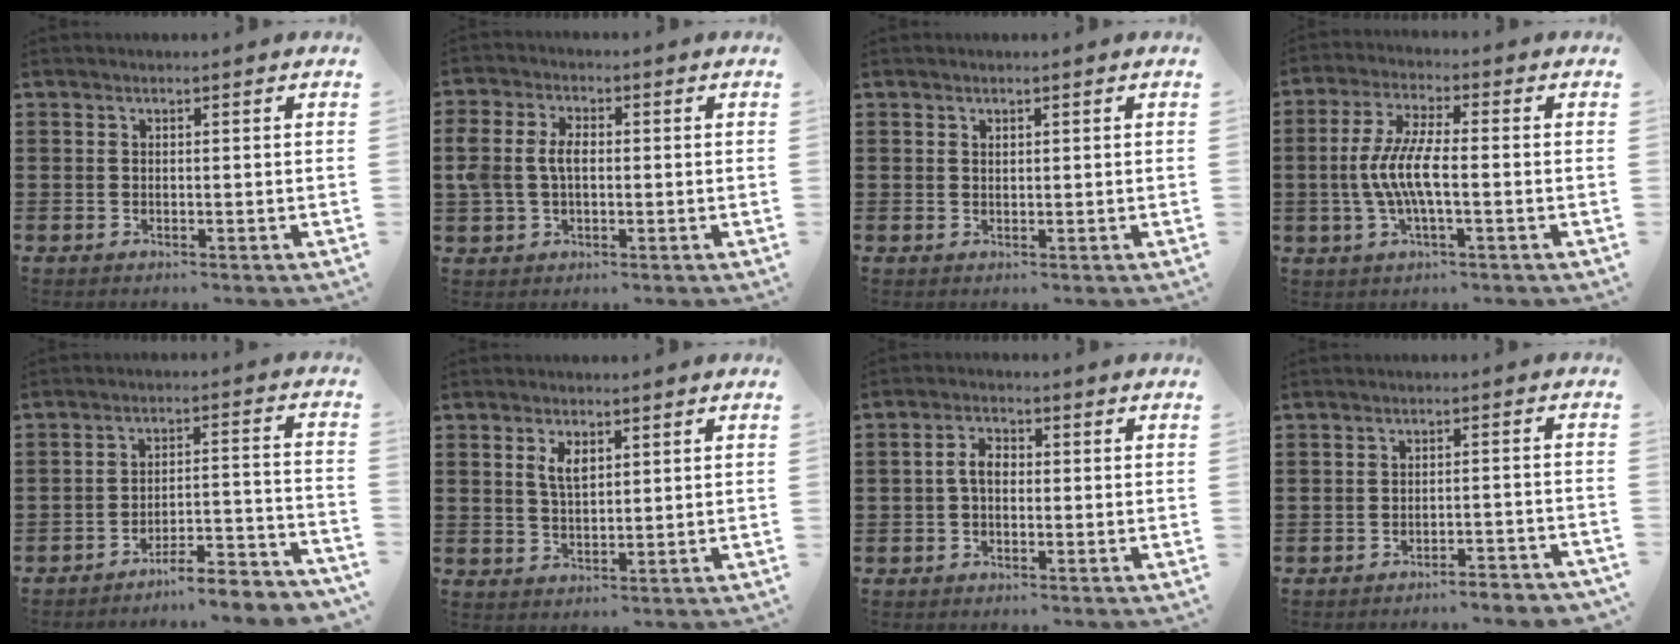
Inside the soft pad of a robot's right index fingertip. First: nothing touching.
{"total": 4.8, "force": [0.2, 3.1, 3.6], "torque": [-0.097, 0.004, -0.006]}
{"total": 0.6, "force": [0.5, 0.3, 0.1], "torque": [-0.004, -0.001, 0.012]}
{"total": 7.1, "force": [-1.3, 1.7, 6.8], "torque": [-0.161, -0.016, -0.034]}
{"total": 5.5, "force": [-5.2, -0.2, 1.6], "torque": [-0.027, -0.007, -0.103]}
{"total": 3.4, "force": [1.6, 1.5, 2.6], "torque": [-0.058, 0.003, 0.029]}
{"total": 3.2, "force": [-0.3, 1.8, 2.7], "torque": [-0.060, 0.002, -0.008]}
{"total": 2.5, "force": [-2.5, -0.2, 0.6], "torque": [-0.015, -0.003, -0.050]}